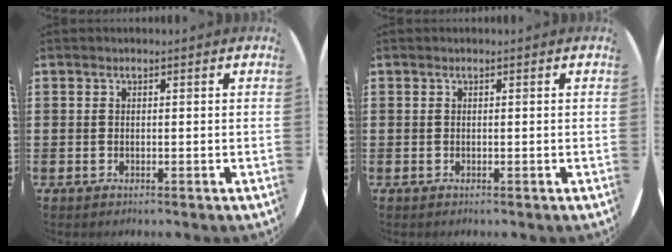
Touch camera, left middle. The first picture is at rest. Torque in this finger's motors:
{"motor_torque": [-0.10, 0.07, 0.01, -0.01]}